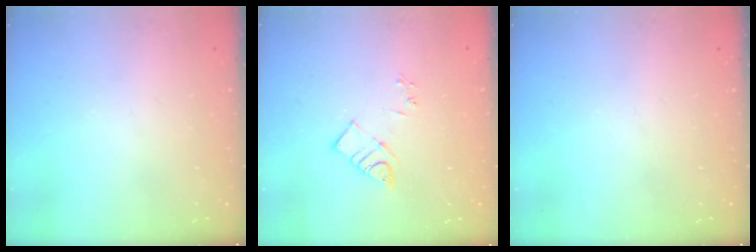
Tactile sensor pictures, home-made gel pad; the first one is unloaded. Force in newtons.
{"total": 6.0, "press": 6.0, "slide": 0.2}
{"total": 0.0}